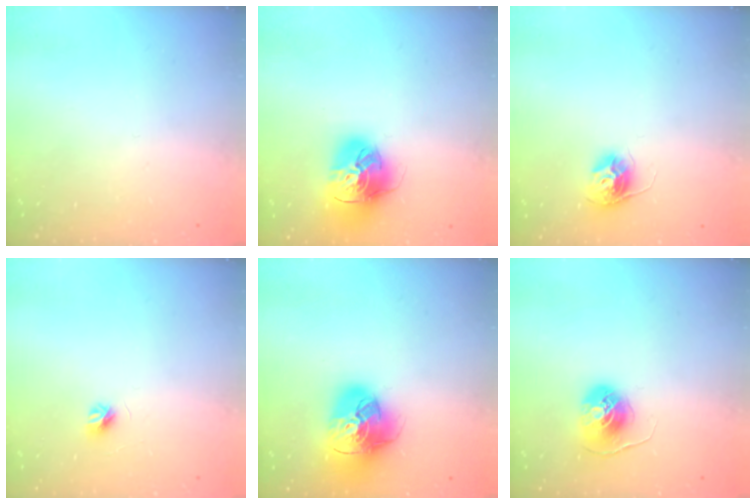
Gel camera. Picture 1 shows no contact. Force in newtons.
{"total": 16.3, "press": 16.2, "slide": 1.6}
{"total": 10.8, "press": 10.8, "slide": 0.8}
{"total": 4.1, "press": 4.0, "slide": 0.4}
{"total": 17.7, "press": 17.5, "slide": 2.2}
{"total": 7.5, "press": 7.5, "slide": 0.1}